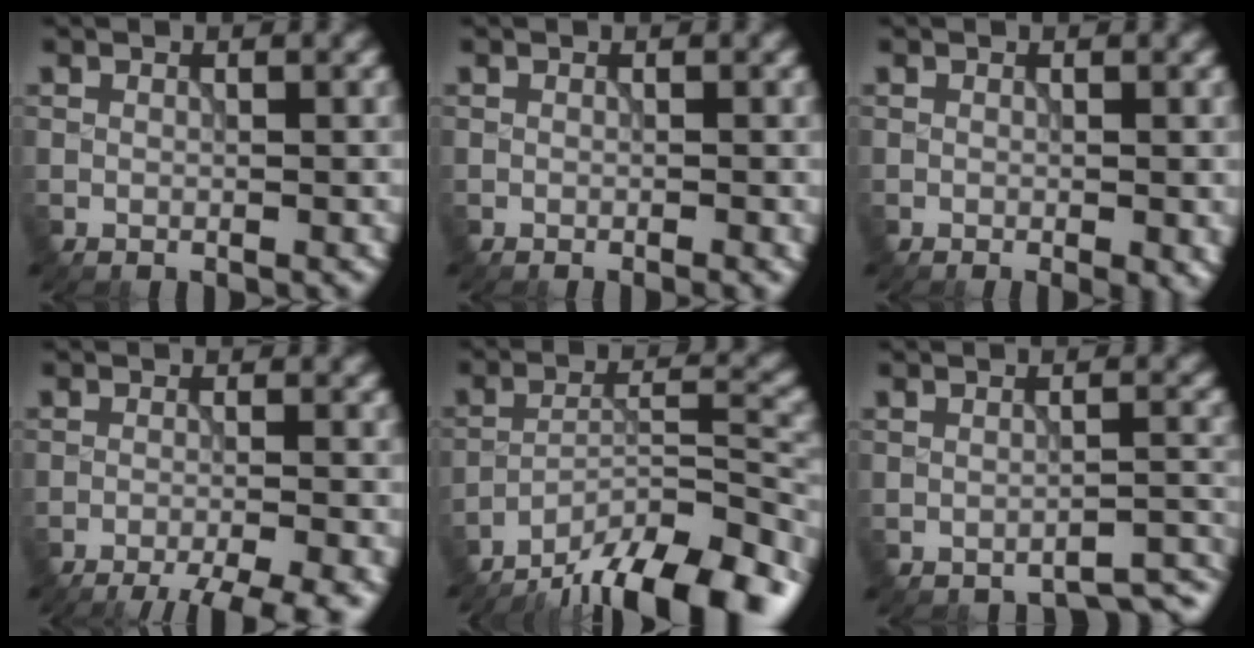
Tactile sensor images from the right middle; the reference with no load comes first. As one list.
[{"total": 0.5, "force": [-0.3, 0.0, 0.4], "torque": [-0.006, -0.002, -0.006]}, {"total": 1.4, "force": [-0.5, 0.3, 1.3], "torque": [-0.019, -0.005, -0.006]}, {"total": 7.6, "force": [-6.3, 1.5, 4.1], "torque": [-0.052, -0.012, -0.085]}, {"total": 14.8, "force": [-12.2, 3.6, 7.6], "torque": [-0.128, 0.002, -0.184]}, {"total": 2.0, "force": [-1.9, 0.2, 0.6], "torque": [-0.001, 0.001, -0.030]}]